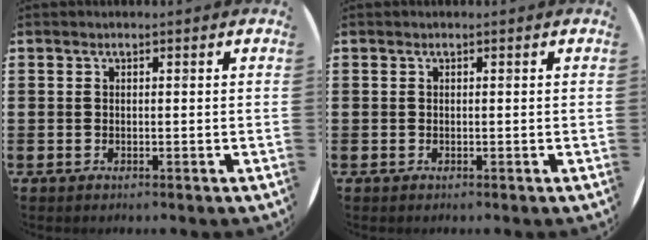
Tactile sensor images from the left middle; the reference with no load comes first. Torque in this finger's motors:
{"motor_torque": [-0.09, 0.03, 0.00, 0.00]}